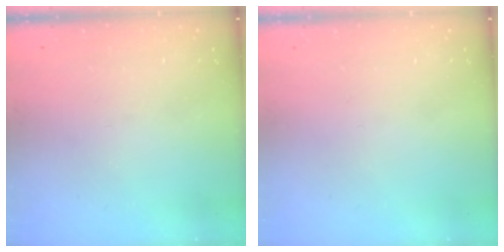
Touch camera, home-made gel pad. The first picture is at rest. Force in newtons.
{"total": 1.8, "press": 1.7, "slide": 0.1}